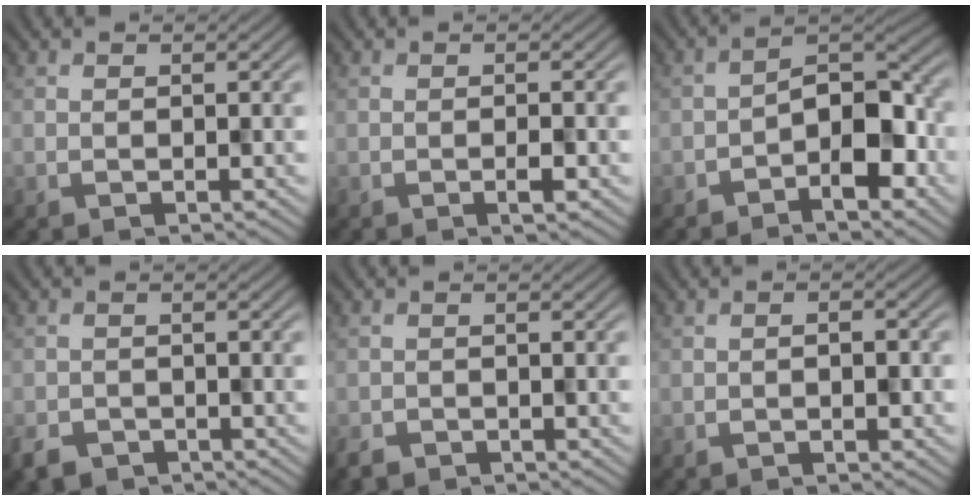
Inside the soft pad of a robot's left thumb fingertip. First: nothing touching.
{"total": 1.0, "force": [-0.4, 0.0, 0.9], "torque": [-0.014, 0.005, -0.007]}
{"total": 6.8, "force": [-2.7, 3.2, 5.3], "torque": [-0.060, 0.020, -0.052]}
{"total": 2.9, "force": [-2.3, 1.6, 0.6], "torque": [-0.011, -0.008, -0.045]}
{"total": 1.8, "force": [-1.6, 0.8, 0.1], "torque": [-0.002, -0.005, -0.031]}
{"total": 1.2, "force": [-0.6, 0.4, 0.9], "torque": [-0.015, 0.004, -0.012]}